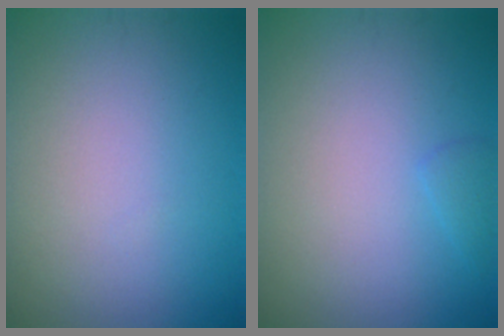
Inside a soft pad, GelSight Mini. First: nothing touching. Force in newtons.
{"total": 0.9, "press": 0.9, "slide": 0.1}